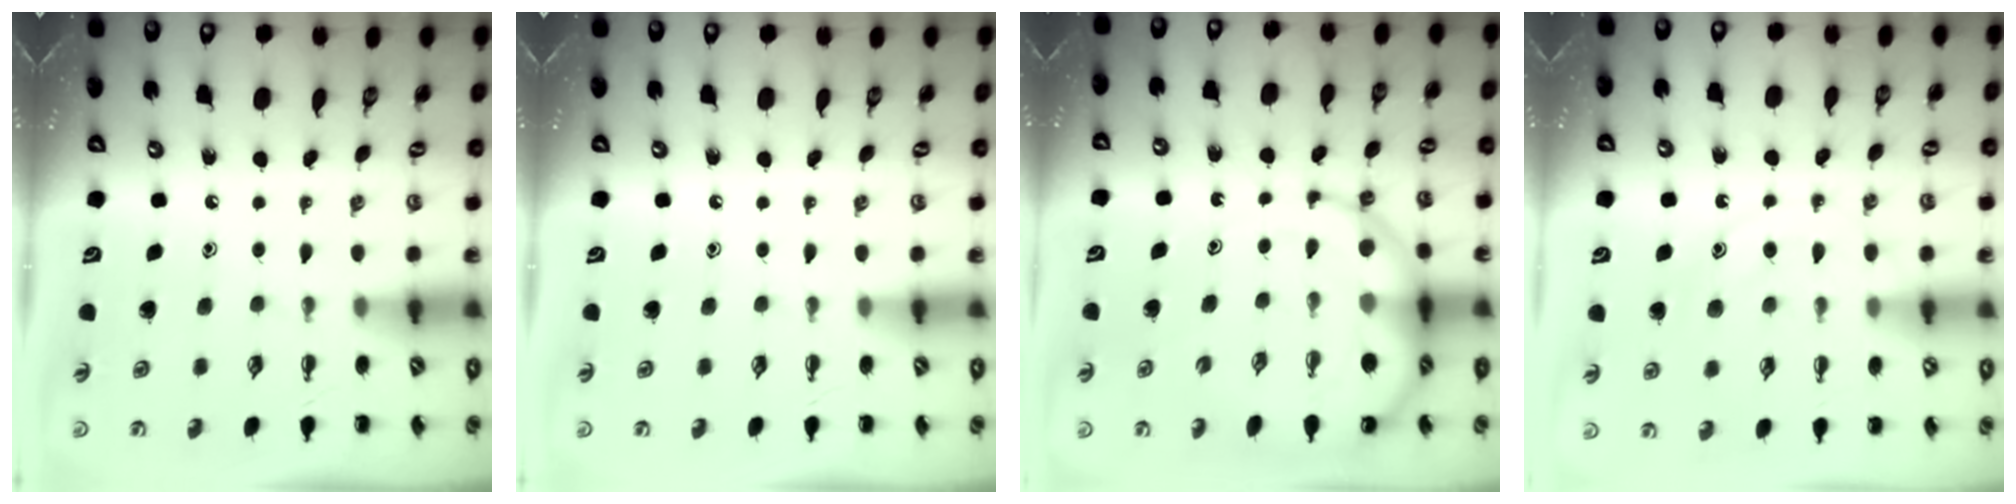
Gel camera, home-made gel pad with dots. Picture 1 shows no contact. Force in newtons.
{"total": 0.0}
{"total": 11.6, "press": 11.3, "slide": 2.7}
{"total": 11.1, "press": 11.1, "slide": 0.6}